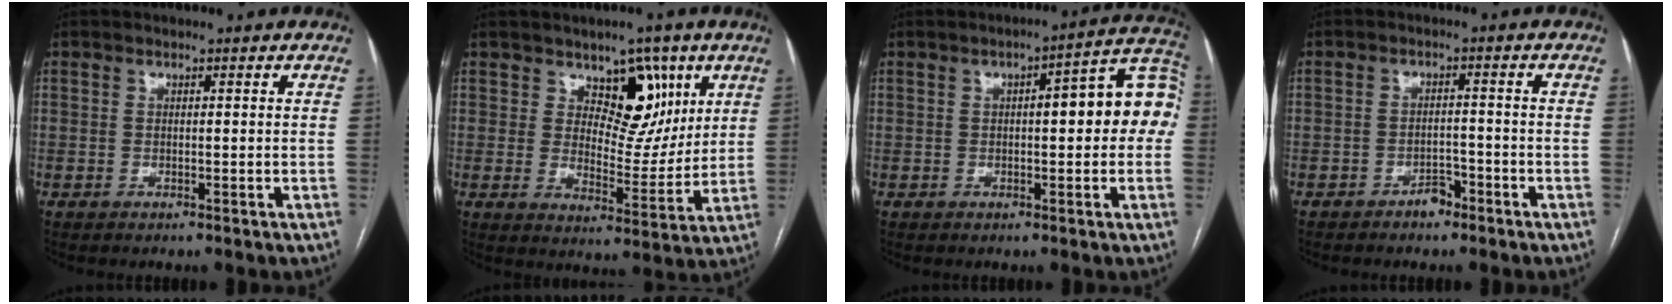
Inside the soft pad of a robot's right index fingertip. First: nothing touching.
{"total": 9.1, "force": [4.6, 5.3, 5.9], "torque": [-0.072, 0.002, 0.076]}
{"total": 11.0, "force": [0.9, 2.8, 10.6], "torque": [-0.132, 0.043, 0.007]}
{"total": 2.6, "force": [-2.0, 1.3, 1.1], "torque": [-0.016, 0.006, -0.030]}